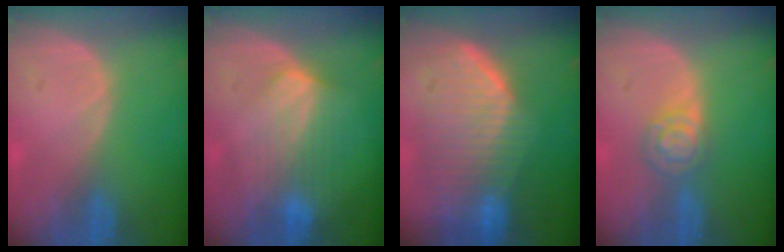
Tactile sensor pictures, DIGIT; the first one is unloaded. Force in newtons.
{"total": 7.4, "press": 6.6, "slide": 3.2}
{"total": 10.1, "press": 9.0, "slide": 4.5}
{"total": 4.6, "press": 4.2, "slide": 2.0}